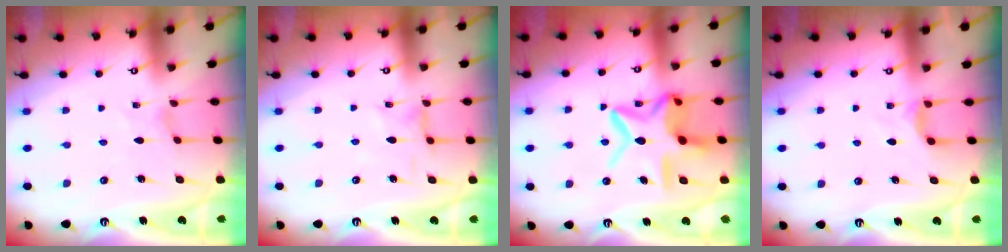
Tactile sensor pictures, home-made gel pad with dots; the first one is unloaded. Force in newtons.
{"total": 0.9, "press": 0.9, "slide": 0.2}
{"total": 15.4, "press": 15.3, "slide": 1.3}
{"total": 2.9, "press": 2.9, "slide": 0.4}